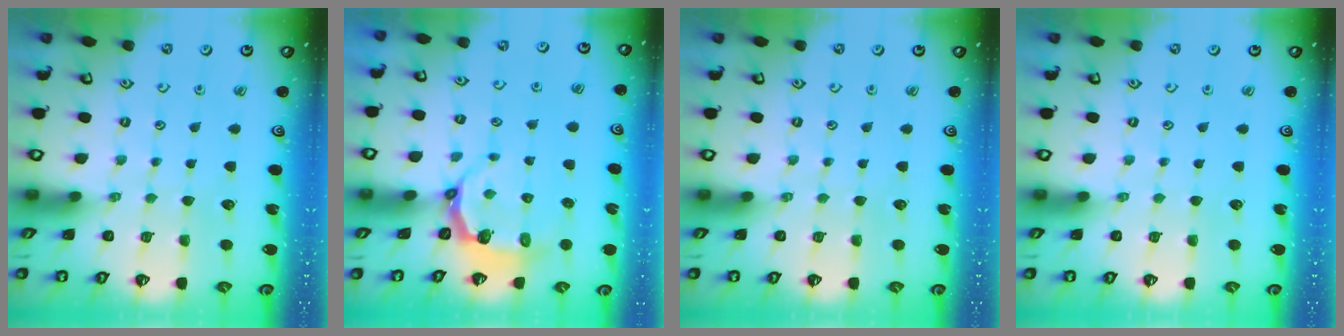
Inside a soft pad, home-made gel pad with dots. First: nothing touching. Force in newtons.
{"total": 4.1, "press": 3.0, "slide": 2.9}
{"total": 0.0}
{"total": 0.0}